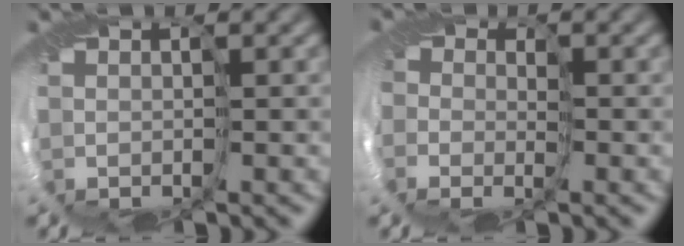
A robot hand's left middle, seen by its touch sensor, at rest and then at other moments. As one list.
[{"total": 2.1, "force": [-0.9, 1.9, 0.0], "torque": [0.019, -0.014, -0.027]}]